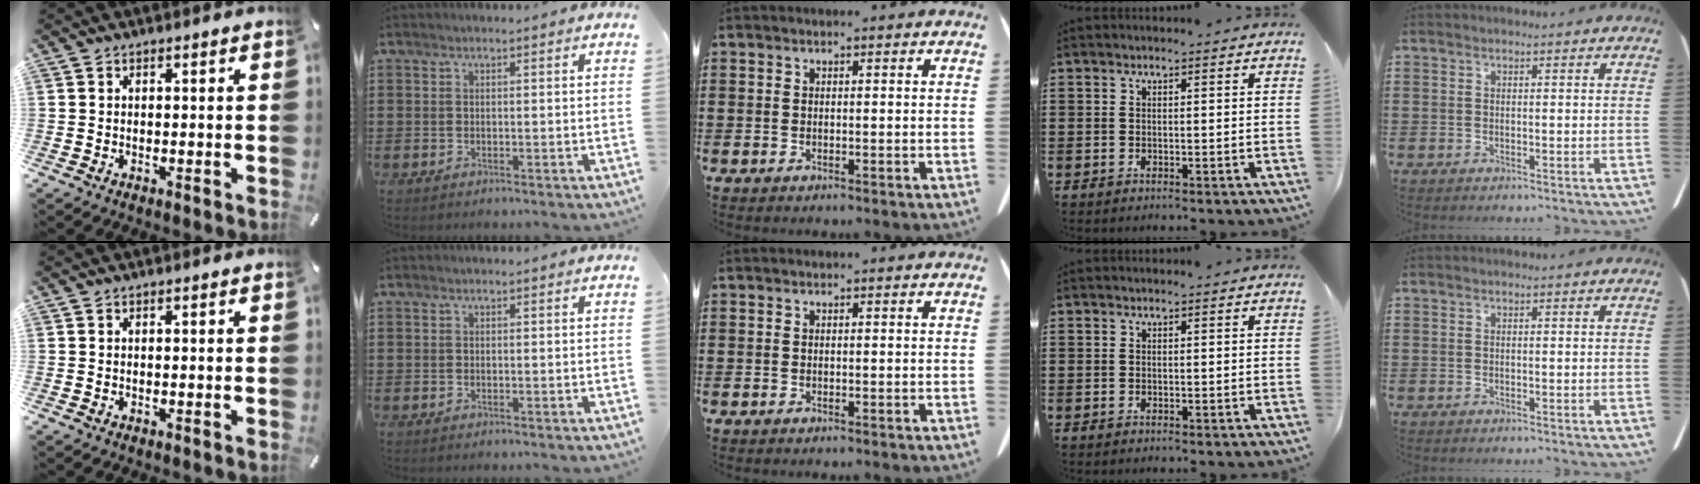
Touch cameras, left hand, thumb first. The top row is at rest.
{}